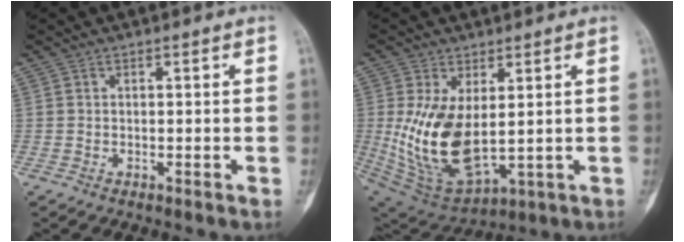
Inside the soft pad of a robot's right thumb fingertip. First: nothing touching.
{"total": 15.1, "force": [1.2, 7.9, 12.9], "torque": [-0.243, -0.019, 0.049]}